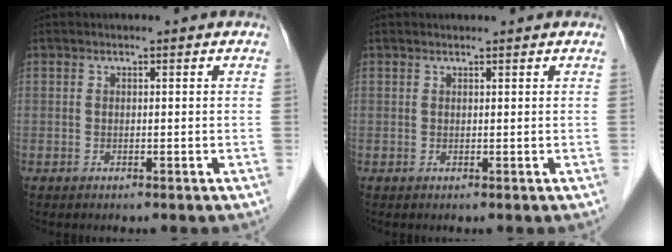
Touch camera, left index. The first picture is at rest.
{"total": 0.6, "force": [0.6, -0.1, 0.1], "torque": [-0.007, 0.003, 0.012]}